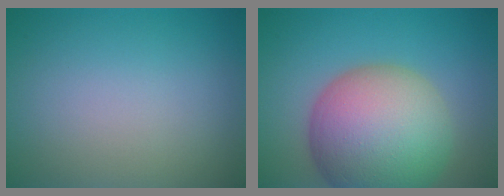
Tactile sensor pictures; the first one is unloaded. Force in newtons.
{"total": 13.1, "press": 13.0, "slide": 0.8}